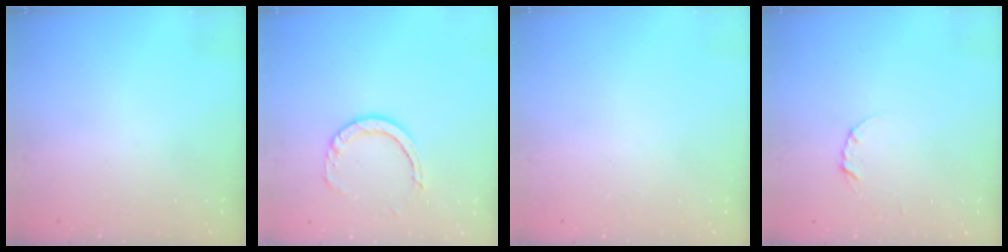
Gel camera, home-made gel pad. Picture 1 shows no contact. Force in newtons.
{"total": 8.6, "press": 8.5, "slide": 1.3}
{"total": 0.0}
{"total": 3.7, "press": 3.7, "slide": 0.4}